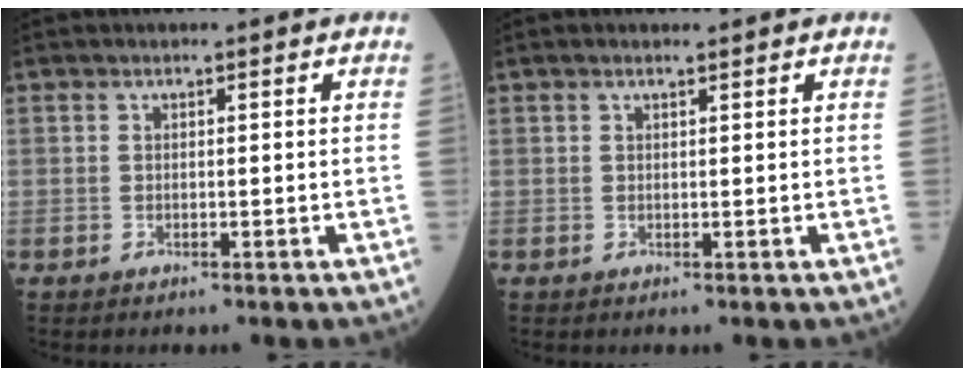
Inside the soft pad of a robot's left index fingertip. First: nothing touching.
{"total": 0.0}